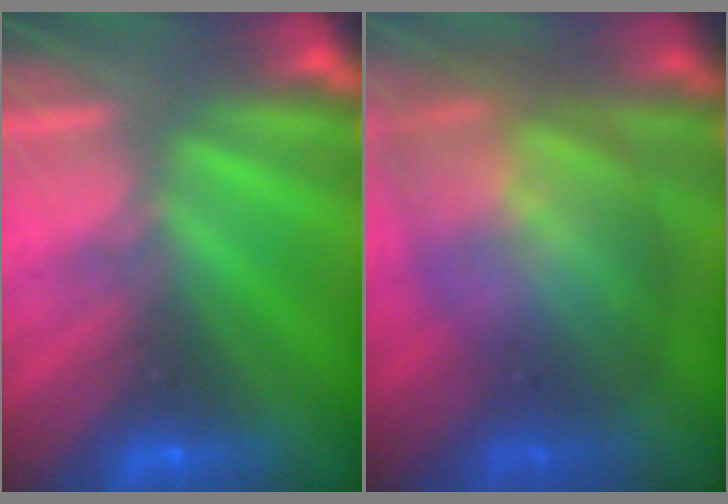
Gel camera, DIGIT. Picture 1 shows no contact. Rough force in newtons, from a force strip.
{"total": 7.7}